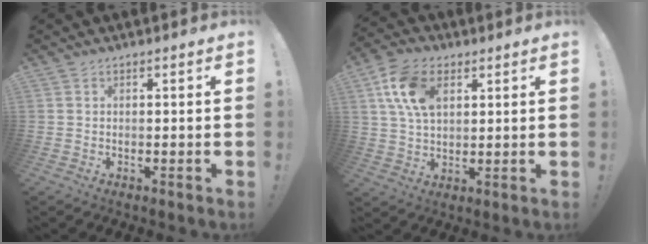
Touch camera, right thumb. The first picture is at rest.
{"total": 13.6, "force": [4.9, 8.7, 9.2], "torque": [-0.173, 0.003, 0.095]}